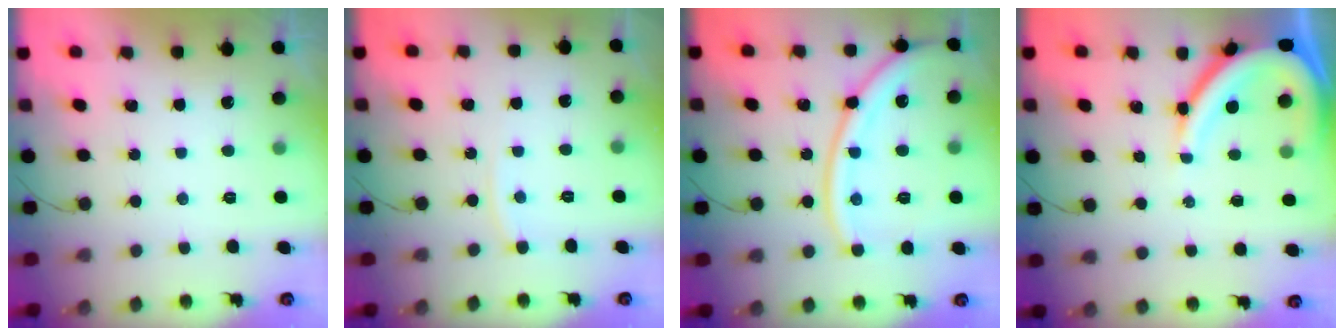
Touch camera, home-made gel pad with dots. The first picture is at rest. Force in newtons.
{"total": 4.5, "press": 4.5, "slide": 0.3}
{"total": 15.4, "press": 15.3, "slide": 2.1}
{"total": 13.2, "press": 13.2, "slide": 1.4}